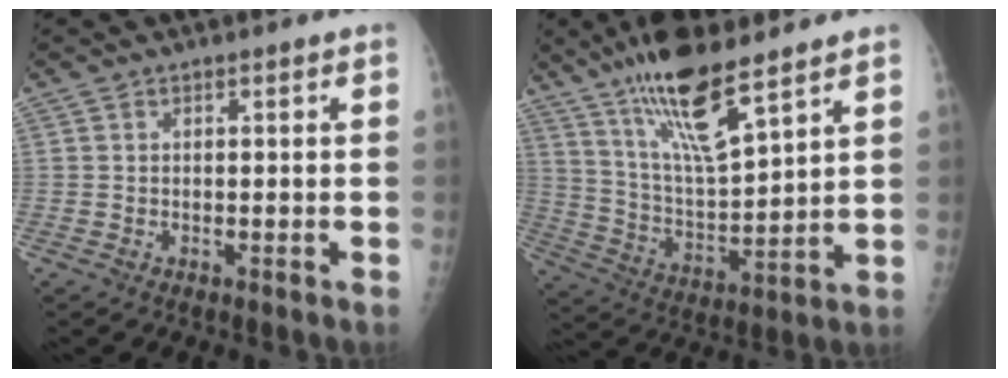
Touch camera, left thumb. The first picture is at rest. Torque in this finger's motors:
{"motor_torque": [2.40, 0.77, 1.19, -0.86, 0.43]}